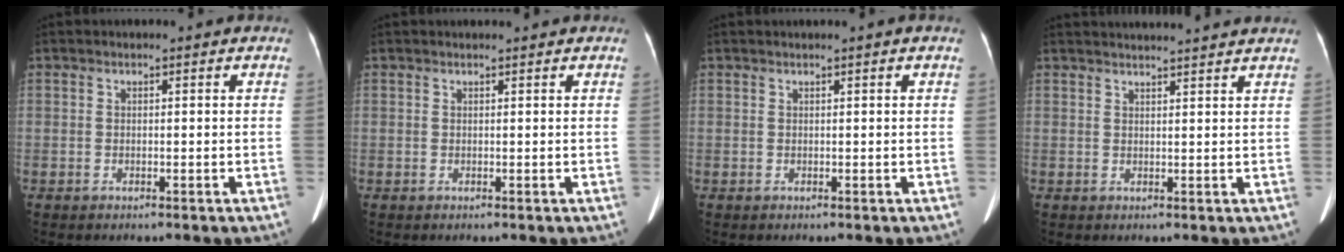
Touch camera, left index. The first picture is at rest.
{"total": 1.9, "force": [1.8, 0.2, 0.6], "torque": [-0.012, 0.014, 0.022]}
{"total": 0.6, "force": [0.3, -0.3, 0.5], "torque": [-0.016, -0.002, 0.014]}
{"total": 9.7, "force": [9.3, -0.7, 2.9], "torque": [-0.043, 0.019, 0.109]}